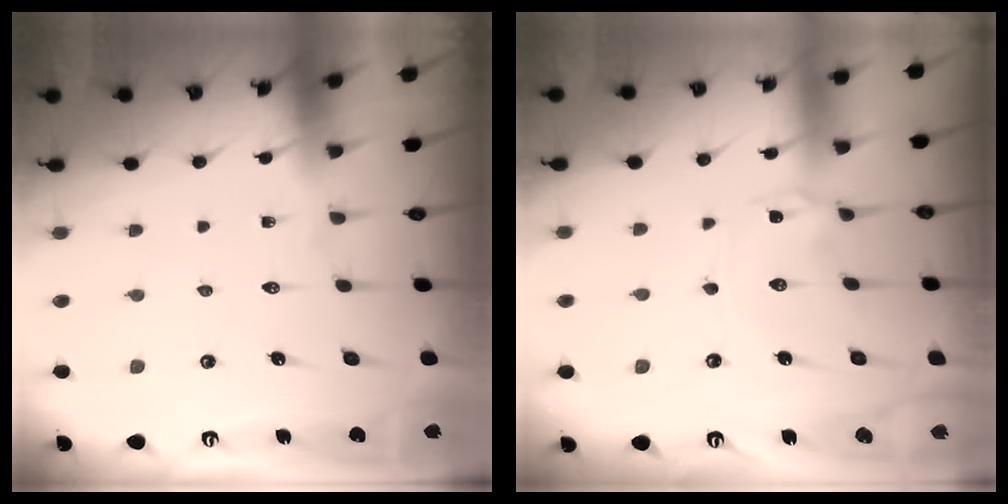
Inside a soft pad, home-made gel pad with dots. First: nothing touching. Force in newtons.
{"total": 1.5, "press": 1.5, "slide": 0.2}